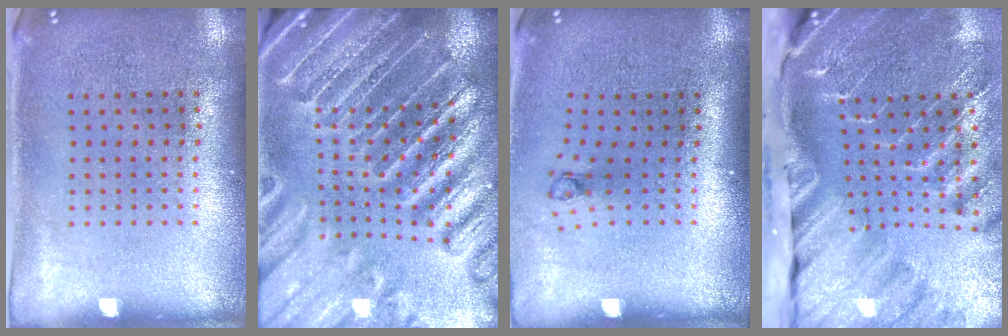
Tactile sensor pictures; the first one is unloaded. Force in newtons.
{"total": 3.9, "press": 3.7, "slide": 1.1}
{"total": 0.8, "press": 0.3, "slide": 0.7}
{"total": 4.3, "press": 3.3, "slide": 2.7}